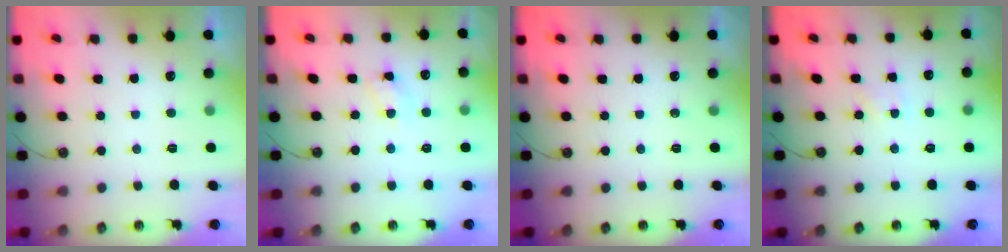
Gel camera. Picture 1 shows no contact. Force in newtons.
{"total": 5.9, "press": 5.9, "slide": 0.7}
{"total": 0.0}
{"total": 3.2, "press": 3.2, "slide": 0.4}